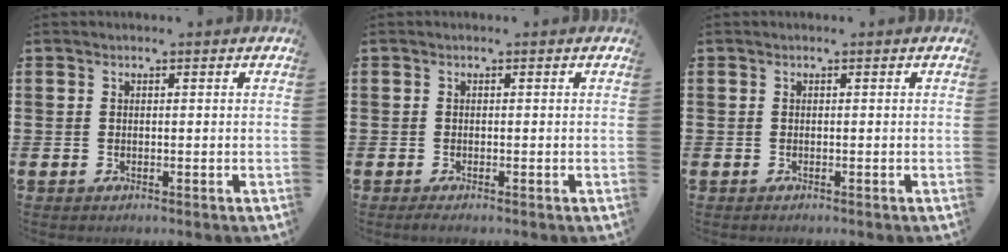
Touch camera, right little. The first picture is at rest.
{"total": 0.5, "force": [-0.3, 0.1, 0.5], "torque": [-0.008, -0.002, -0.005]}
{"total": 0.0}